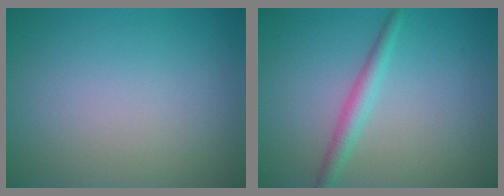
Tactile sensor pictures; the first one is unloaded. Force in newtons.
{"total": 2.2, "press": 2.1, "slide": 0.0}